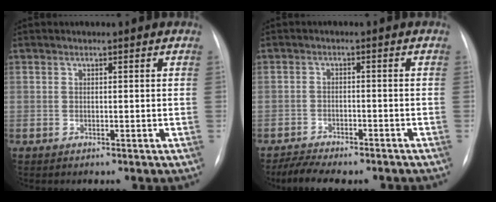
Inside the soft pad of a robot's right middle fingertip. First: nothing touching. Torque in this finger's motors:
{"motor_torque": [-0.33, -0.36, -0.06, 0.00]}